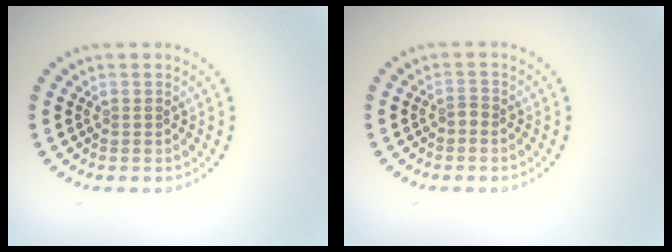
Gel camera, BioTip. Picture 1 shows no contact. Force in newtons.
{"total": 0.9, "press": 0.6, "slide": 0.7}